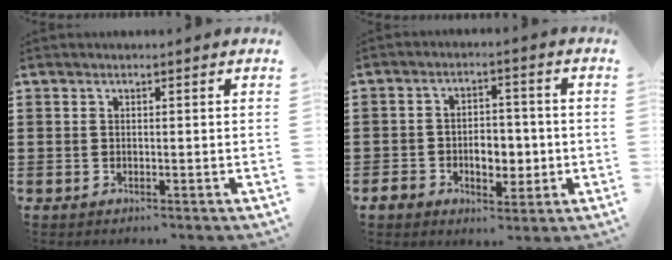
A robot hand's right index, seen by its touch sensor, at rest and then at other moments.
{"total": 6.1, "force": [-1.5, 4.3, 4.1], "torque": [-0.072, 0.009, -0.028]}